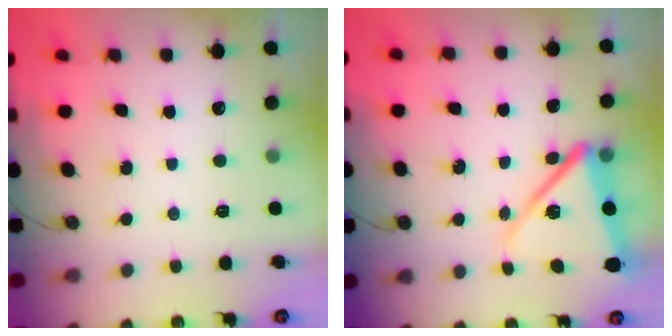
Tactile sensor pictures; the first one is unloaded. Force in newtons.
{"total": 13.9, "press": 13.8, "slide": 1.6}